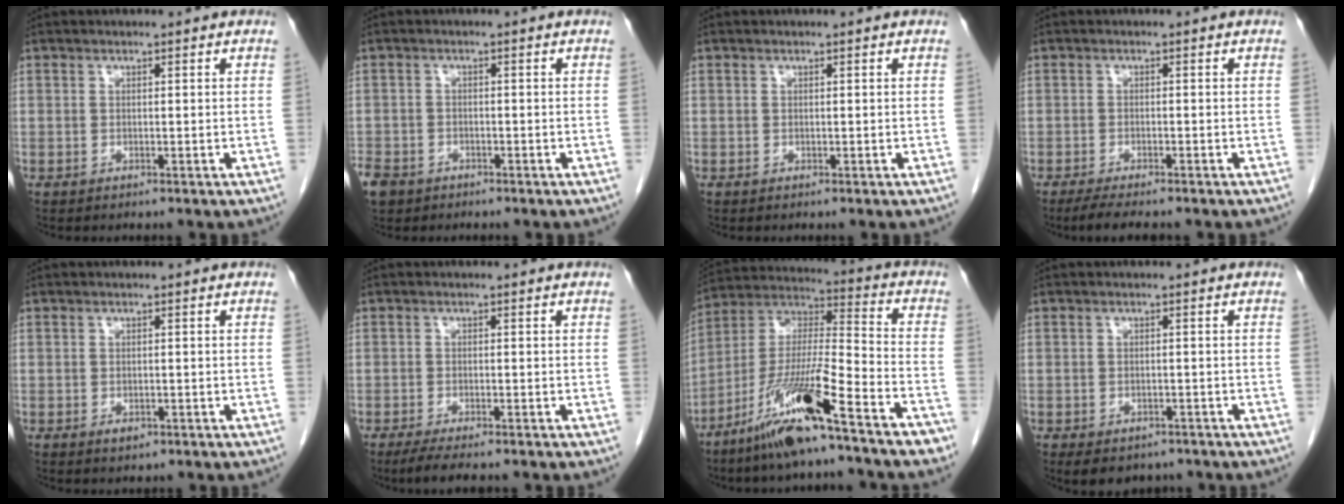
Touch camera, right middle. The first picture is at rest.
{"total": 6.0, "force": [-4.1, 3.9, 1.9], "torque": [-0.052, -0.003, -0.071]}
{"total": 0.0}
{"total": 4.9, "force": [-4.1, 0.7, 2.7], "torque": [-0.045, -0.012, -0.062]}
{"total": 1.4, "force": [-0.7, 0.8, 0.9], "torque": [-0.014, 0.001, -0.004]}
{"total": 4.1, "force": [-3.3, 0.4, 2.5], "torque": [-0.044, -0.011, -0.051]}
{"total": 17.2, "force": [-11.2, 1.1, 13.0], "torque": [-0.265, -0.017, -0.204]}
{"total": 6.6, "force": [-4.9, 3.6, 2.3], "torque": [-0.028, 0.005, -0.065]}